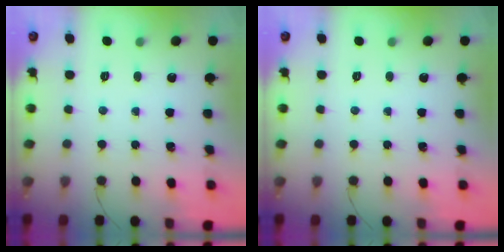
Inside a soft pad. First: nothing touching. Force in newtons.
{"total": 0.0}